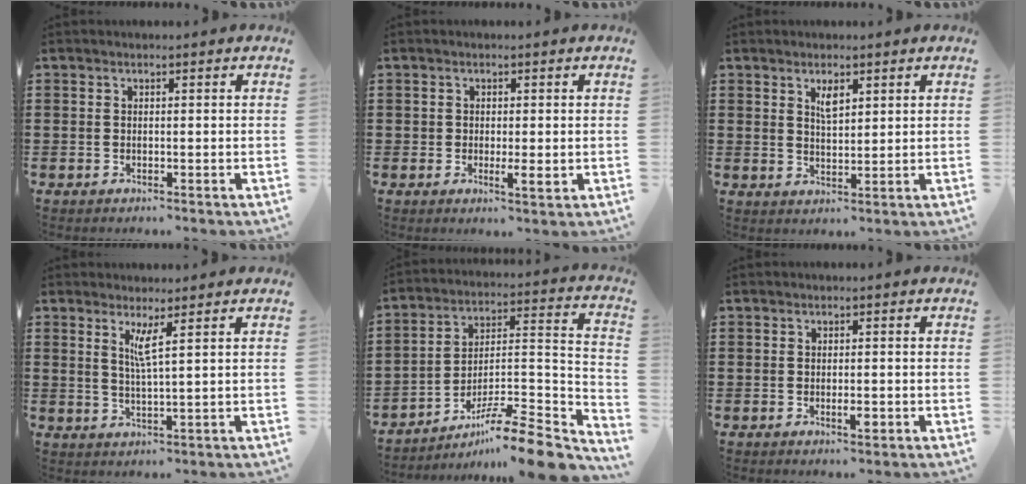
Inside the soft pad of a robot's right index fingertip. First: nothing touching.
{"total": 2.3, "force": [-0.4, 1.0, 2.0], "torque": [-0.038, -0.001, -0.006]}
{"total": 2.7, "force": [1.6, 1.1, 1.9], "torque": [-0.033, 0.000, 0.026]}
{"total": 3.2, "force": [1.6, -0.5, 2.8], "torque": [-0.059, -0.007, 0.026]}
{"total": 10.5, "force": [-8.5, 0.9, 6.1], "torque": [-0.092, 0.012, -0.168]}
{"total": 2.0, "force": [-0.7, 0.7, 1.8], "torque": [-0.032, -0.002, -0.011]}